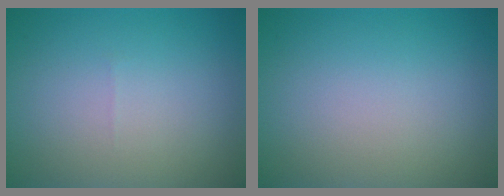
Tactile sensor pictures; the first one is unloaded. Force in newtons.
{"total": 0.0}